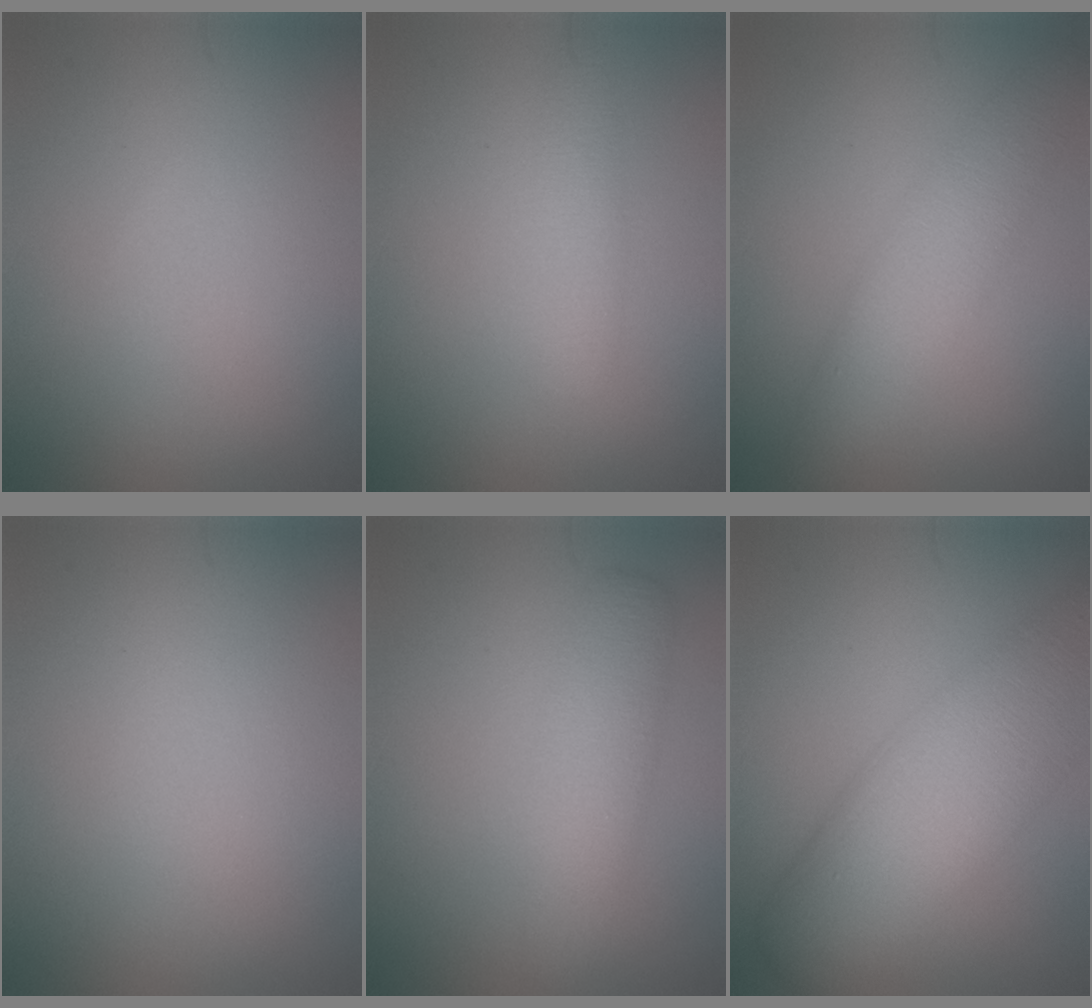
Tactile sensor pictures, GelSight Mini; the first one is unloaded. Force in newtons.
{"total": 2.3, "press": 2.3, "slide": 0.1}
{"total": 4.6, "press": 4.6, "slide": 0.1}
{"total": 0.0}
{"total": 4.4, "press": 4.4, "slide": 0.1}
{"total": 11.0, "press": 11.0, "slide": 0.5}